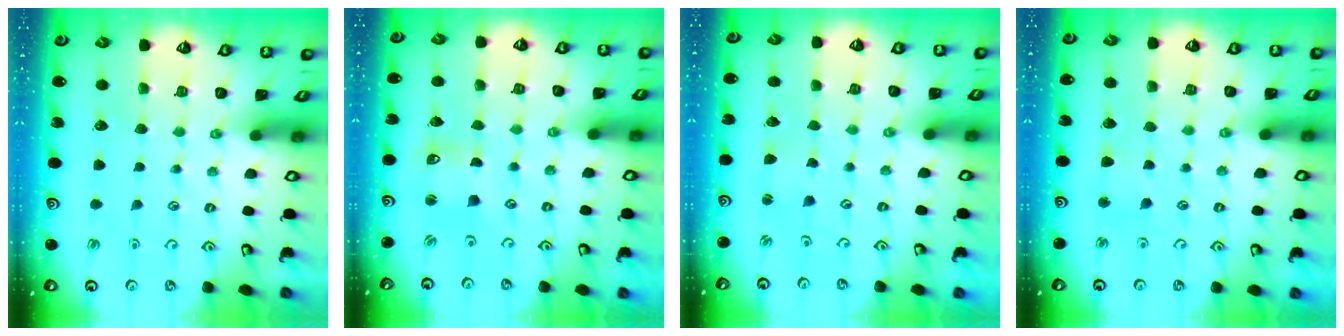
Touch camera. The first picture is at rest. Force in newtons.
{"total": 3.2, "press": 3.2, "slide": 0.4}
{"total": 1.5, "press": 1.4, "slide": 0.2}
{"total": 2.5, "press": 2.5, "slide": 0.5}